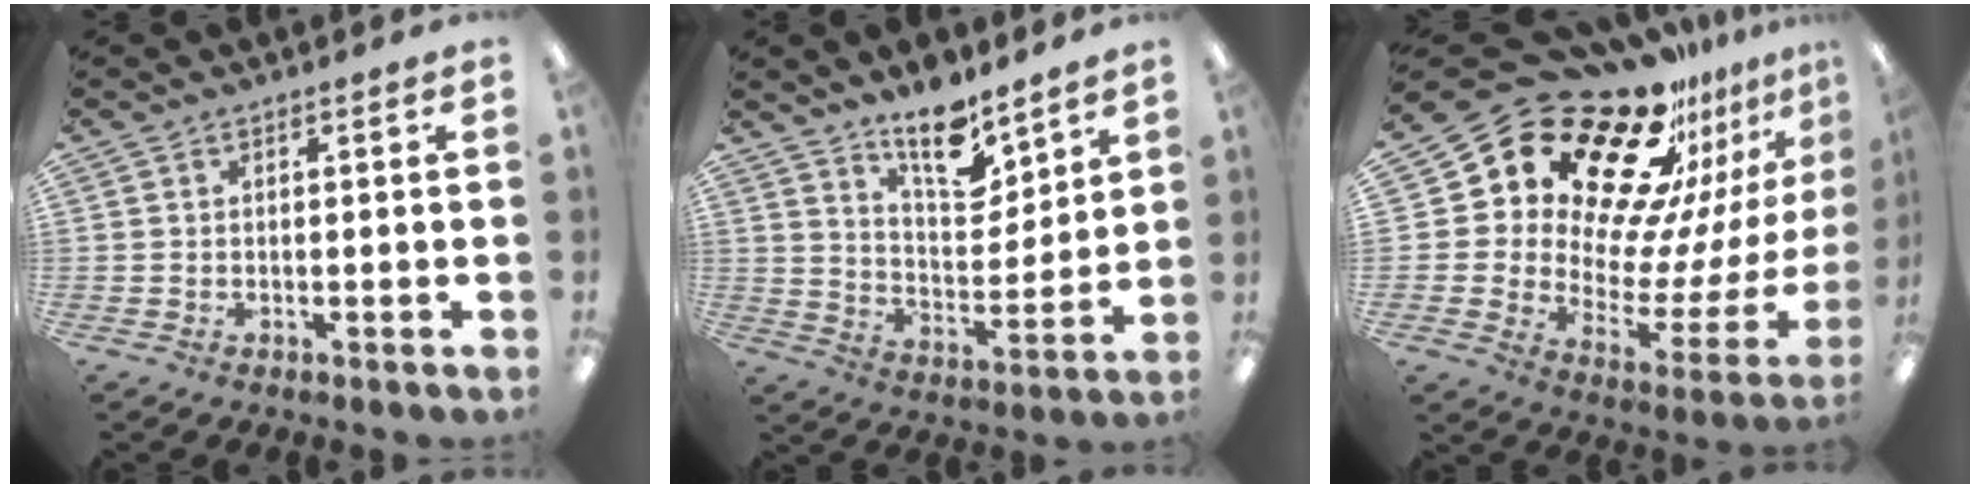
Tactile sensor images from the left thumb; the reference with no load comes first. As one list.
[{"total": 12.5, "force": [10.0, 4.5, 6.0], "torque": [-0.090, -0.068, 0.177]}, {"total": 25.0, "force": [19.0, 11.3, 11.8], "torque": [-0.205, -0.169, 0.339]}]